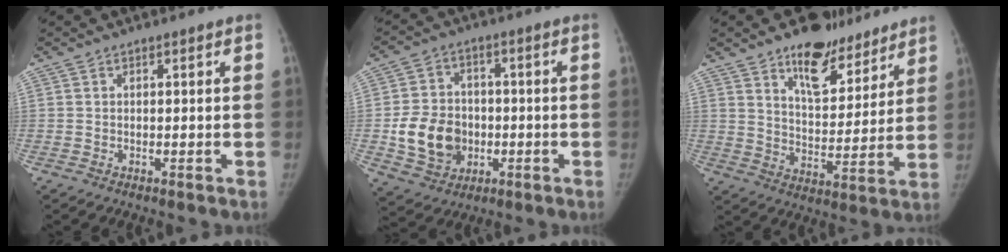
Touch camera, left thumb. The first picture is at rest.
{"total": 12.0, "force": [-2.1, 9.9, 6.5], "torque": [-0.082, 0.009, -0.030]}
{"total": 14.0, "force": [9.8, 7.0, 7.1], "torque": [-0.062, -0.065, 0.158]}